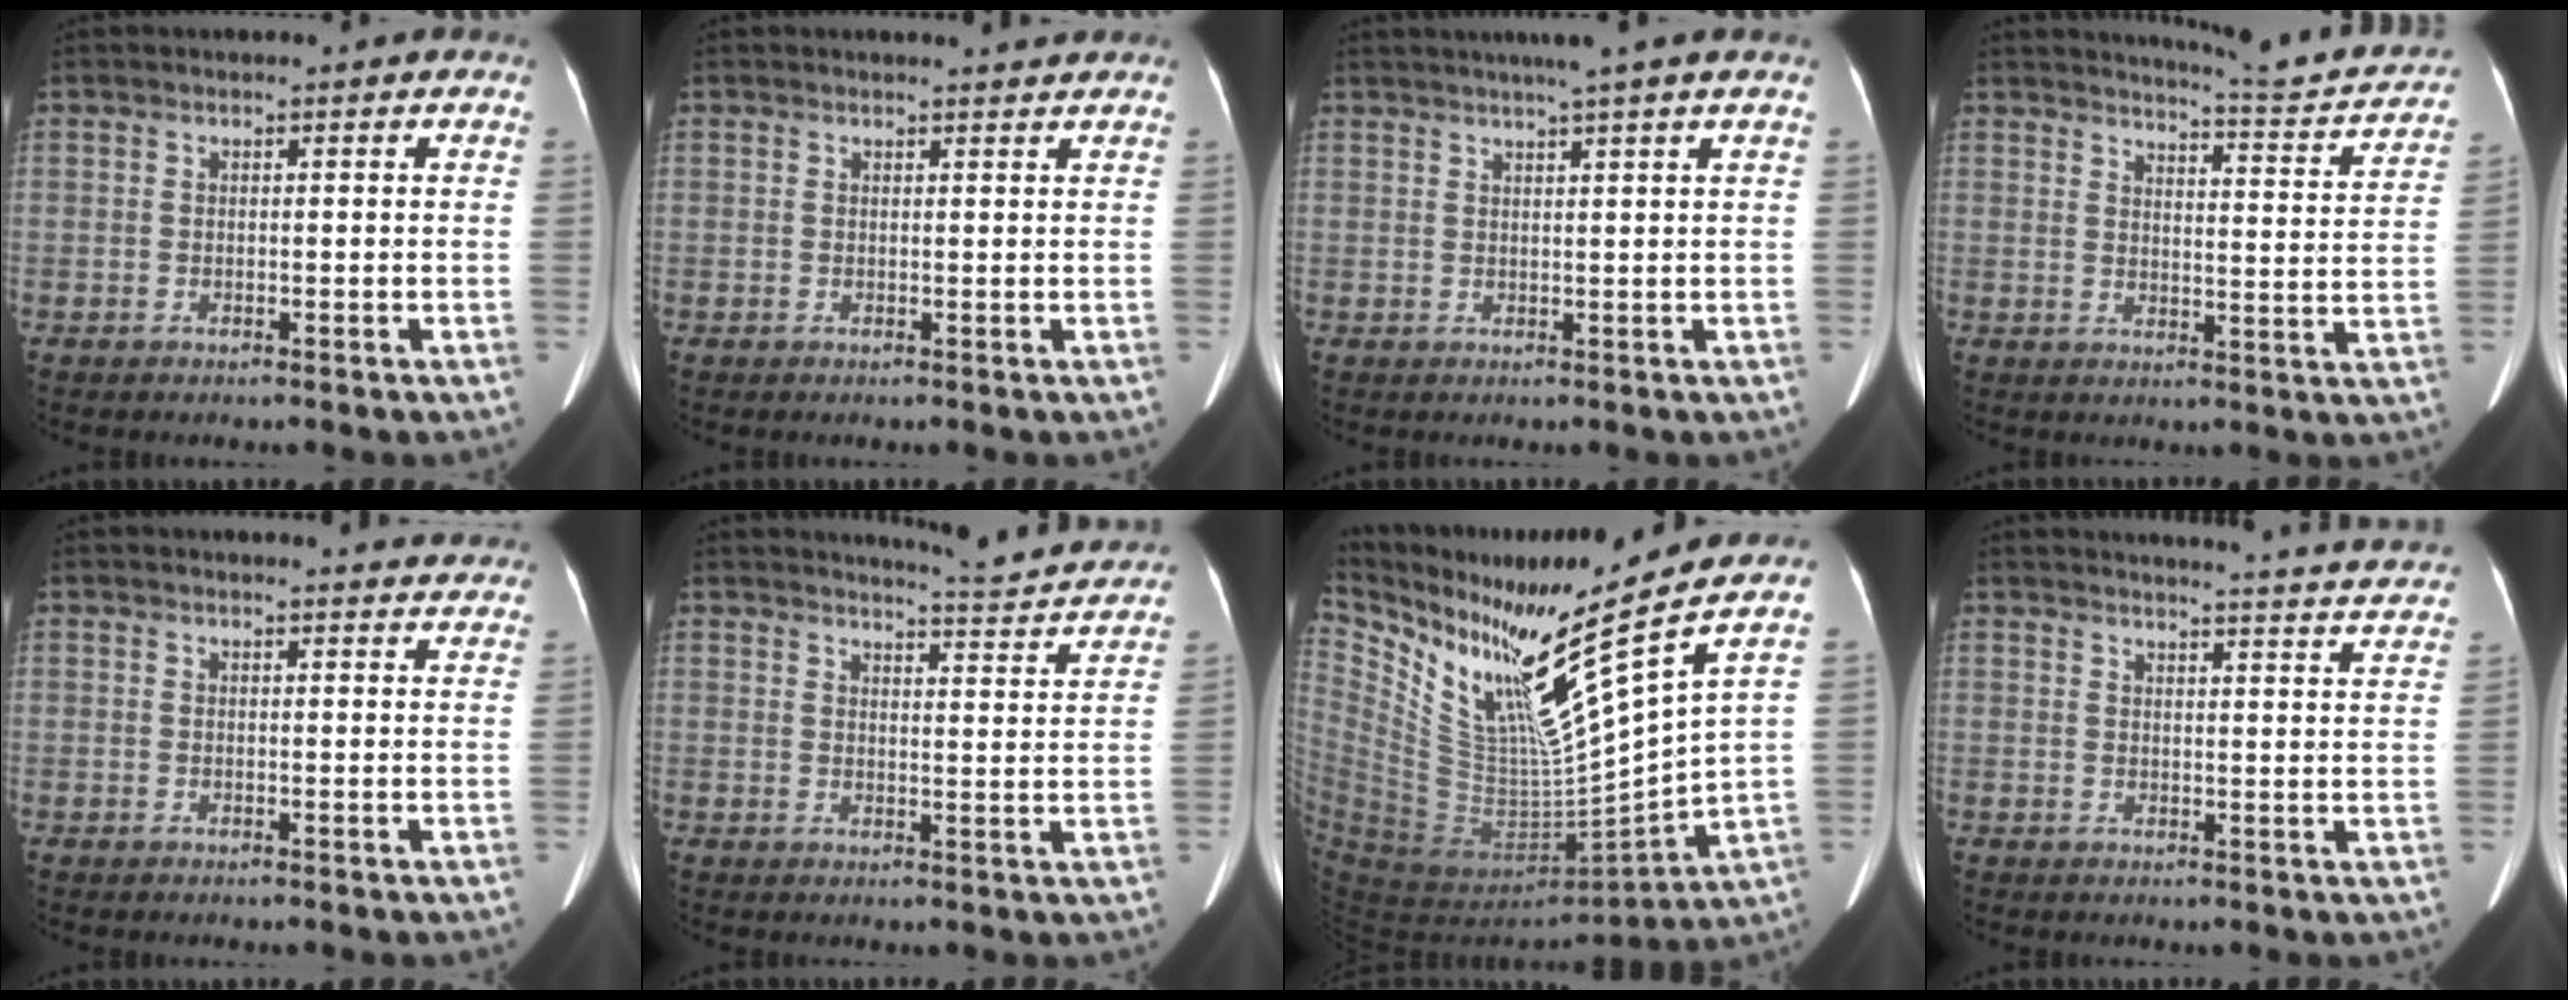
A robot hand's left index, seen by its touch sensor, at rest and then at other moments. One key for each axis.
{"total": 1.3, "fx": 1.3, "fy": -0.3, "fz": 0.1, "tx": -0.008, "ty": -0.006, "tz": 0.019}
{"total": 5.7, "fx": 4.3, "fy": -1.4, "fz": 3.4, "tx": -0.047, "ty": 0.015, "tz": 0.061}
{"total": 12.9, "fx": 12.5, "fy": 0.2, "fz": 3.2, "tx": -0.043, "ty": -0.041, "tz": 0.143}
{"total": 6.6, "fx": 6.4, "fy": 0.9, "fz": 1.1, "tx": 0.001, "ty": -0.004, "tz": 0.050}
{"total": 9.2, "fx": 9.0, "fy": -0.5, "fz": 1.4, "tx": -0.032, "ty": -0.019, "tz": 0.109}
{"total": 17.9, "fx": 12.3, "fy": 0.1, "fz": 13.1, "tx": -0.215, "ty": -0.023, "tz": 0.233}
{"total": 19.8, "fx": 19.3, "fy": 0.0, "fz": 4.2, "tx": -0.052, "ty": -0.066, "tz": 0.212}